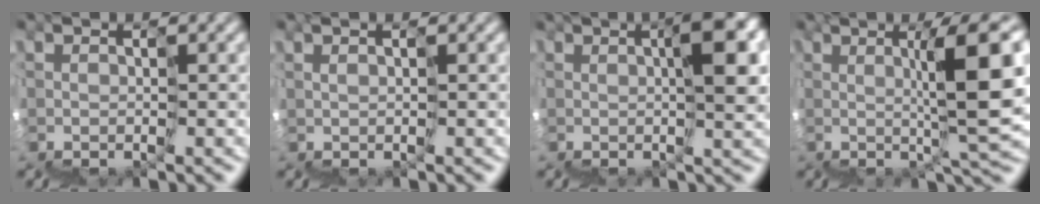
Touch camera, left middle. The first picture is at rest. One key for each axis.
{"total": 0.8, "fx": 0.6, "fy": -0.3, "fz": 0.3, "tx": -0.004, "ty": 0.010, "tz": 0.016}
{"total": 7.1, "fx": 2.8, "fy": 1.6, "fz": 6.3, "tx": -0.107, "ty": 0.025, "tz": 0.052}
{"total": 7.7, "fx": 2.4, "fy": -0.1, "fz": 7.4, "tx": -0.096, "ty": 0.025, "tz": 0.038}